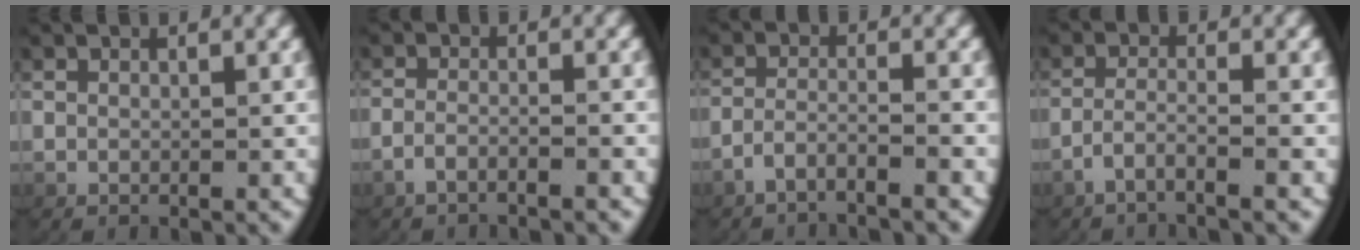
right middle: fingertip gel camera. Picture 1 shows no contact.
{"total": 2.1, "force": [-1.7, 0.1, 1.3], "torque": [-0.038, -0.004, -0.028]}
{"total": 2.9, "force": [-2.5, 0.2, 1.5], "torque": [-0.038, -0.008, -0.042]}
{"total": 2.7, "force": [-2.0, 0.1, 1.8], "torque": [-0.044, -0.010, -0.031]}